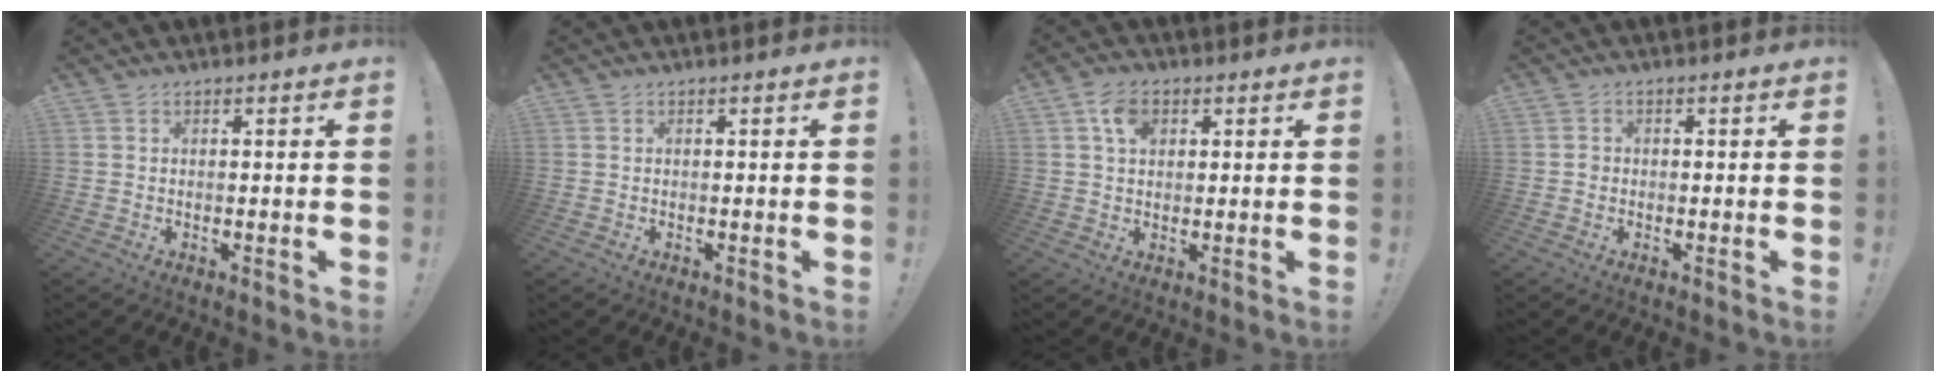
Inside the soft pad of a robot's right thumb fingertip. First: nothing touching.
{"total": 0.0}
{"total": 6.2, "force": [2.2, 4.2, 4.0], "torque": [-0.060, 0.001, 0.040]}
{"total": 1.1, "force": [-0.4, 0.9, 0.3], "torque": [-0.007, 0.005, -0.007]}